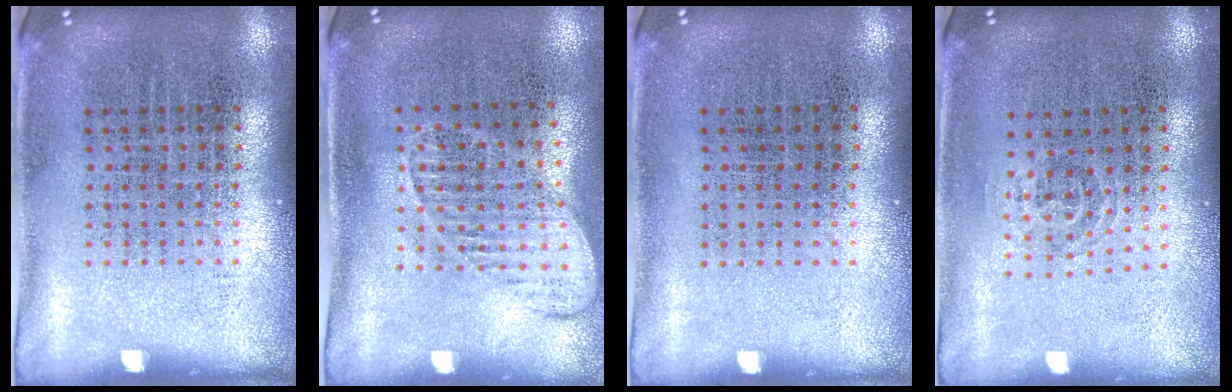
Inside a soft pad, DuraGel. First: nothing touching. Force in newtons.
{"total": 1.3, "press": 1.2, "slide": 0.5}
{"total": 0.0}
{"total": 0.9, "press": 0.6, "slide": 0.7}